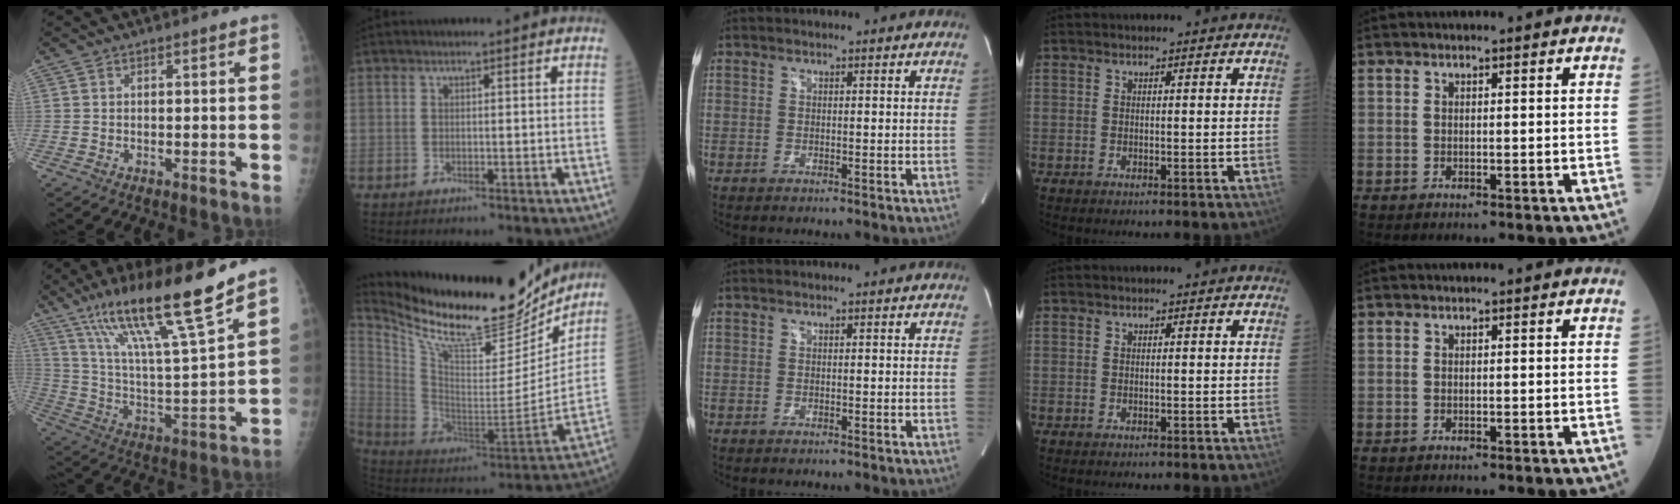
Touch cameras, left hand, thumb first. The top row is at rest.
{"thumb": {"total": 20.4, "force": [14.1, 1.3, 14.7], "torque": [-0.234, -0.065, 0.252]}, "index": {"total": 22.3, "force": [20.0, 4.6, 8.9], "torque": [-0.179, -0.051, 0.327]}}